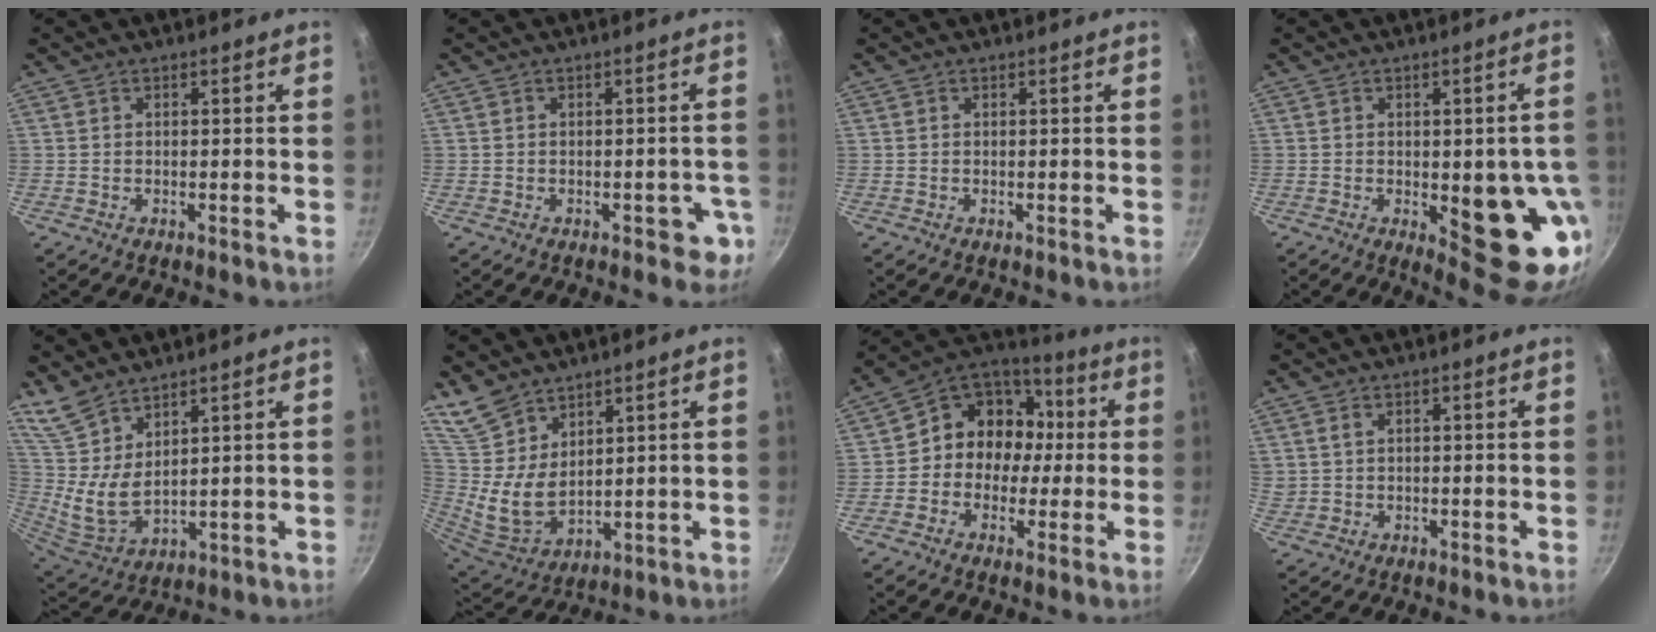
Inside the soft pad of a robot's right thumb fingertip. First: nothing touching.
{"total": 4.3, "force": [-1.6, 2.6, 3.0], "torque": [-0.007, 0.017, -0.012]}
{"total": 0.0}
{"total": 15.2, "force": [-2.9, 5.9, 13.7], "torque": [-0.117, -0.003, -0.028]}
{"total": 10.0, "force": [7.3, 3.4, 6.0], "torque": [-0.109, -0.058, 0.158]}
{"total": 11.5, "force": [7.9, 5.8, 6.0], "torque": [-0.101, -0.051, 0.178]}
{"total": 13.5, "force": [0.1, 11.8, 6.5], "torque": [-0.048, 0.041, -0.020]}
{"total": 1.6, "force": [0.8, 0.9, 1.0], "torque": [-0.018, 0.002, 0.021]}